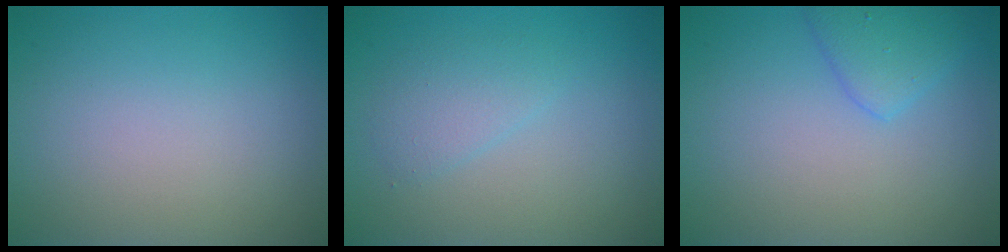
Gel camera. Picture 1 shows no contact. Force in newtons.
{"total": 1.8, "press": 1.8, "slide": 0.2}
{"total": 2.3, "press": 2.3, "slide": 0.1}